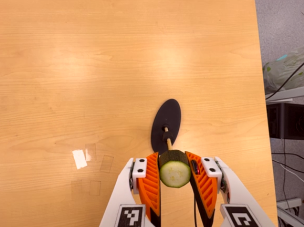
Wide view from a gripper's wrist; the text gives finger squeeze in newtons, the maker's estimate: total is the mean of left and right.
{"total": 10.2, "left": 9.6, "right": 10.8}